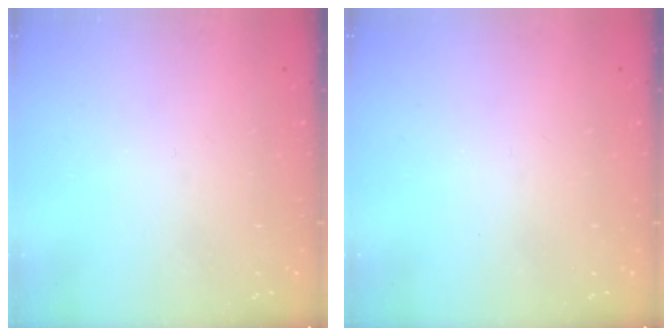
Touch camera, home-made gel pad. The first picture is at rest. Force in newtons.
{"total": 2.1, "press": 2.0, "slide": 0.4}